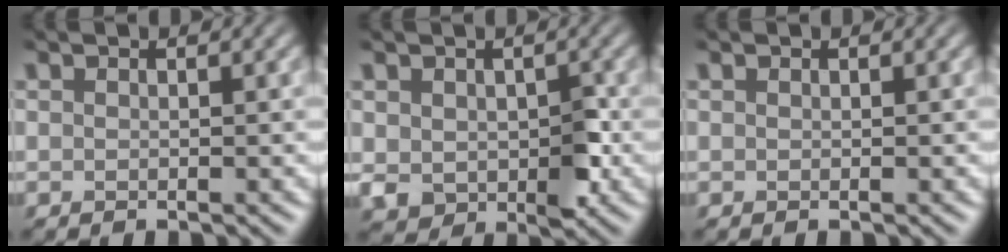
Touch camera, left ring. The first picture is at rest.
{"total": 3.4, "force": [-0.5, 2.5, 2.3], "torque": [-0.038, -0.013, -0.012]}
{"total": 0.0}